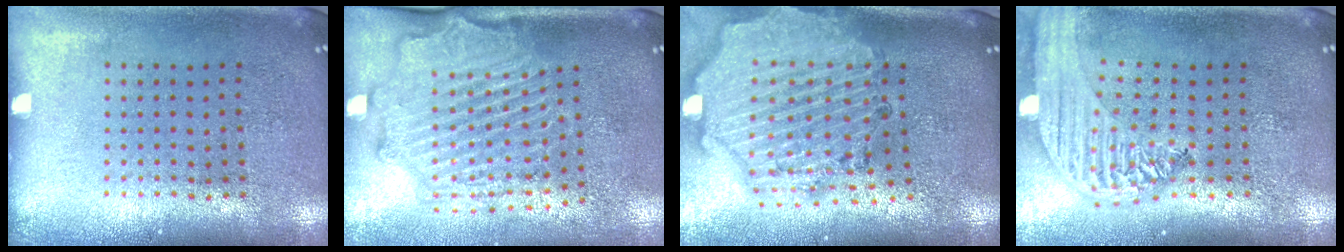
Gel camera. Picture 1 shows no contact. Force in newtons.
{"total": 2.2, "press": 2.2, "slide": 0.2}
{"total": 2.7, "press": 2.5, "slide": 1.1}
{"total": 2.4, "press": 2.1, "slide": 1.2}